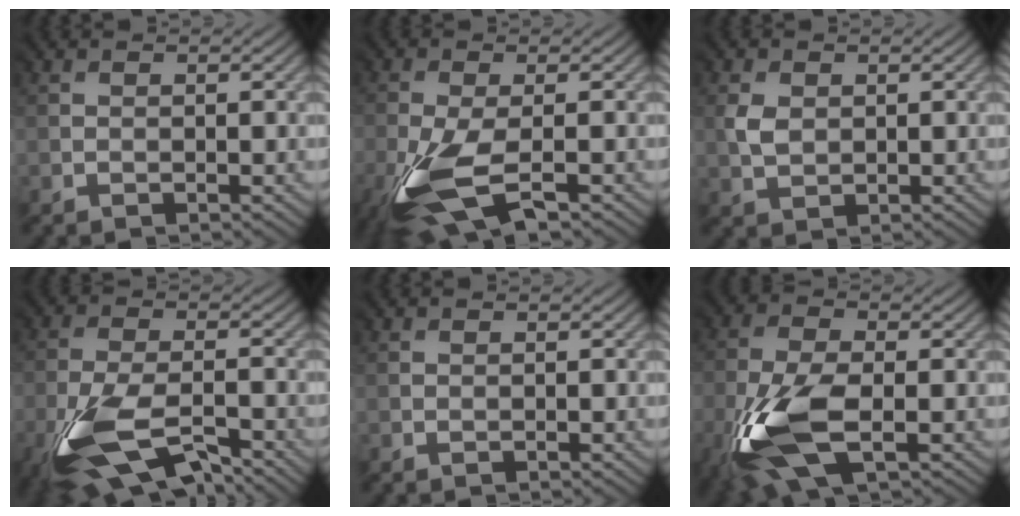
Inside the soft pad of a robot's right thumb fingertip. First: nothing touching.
{"total": 9.2, "force": [-4.6, 3.5, 7.2], "torque": [-0.188, -0.017, -0.091]}
{"total": 2.1, "force": [0.7, 1.9, 0.7], "torque": [-0.022, 0.000, 0.014]}
{"total": 10.6, "force": [-6.3, 4.0, 7.5], "torque": [-0.185, -0.026, -0.127]}
{"total": 0.0}
{"total": 10.7, "force": [-4.0, 4.9, 8.6], "torque": [-0.217, -0.011, -0.082]}